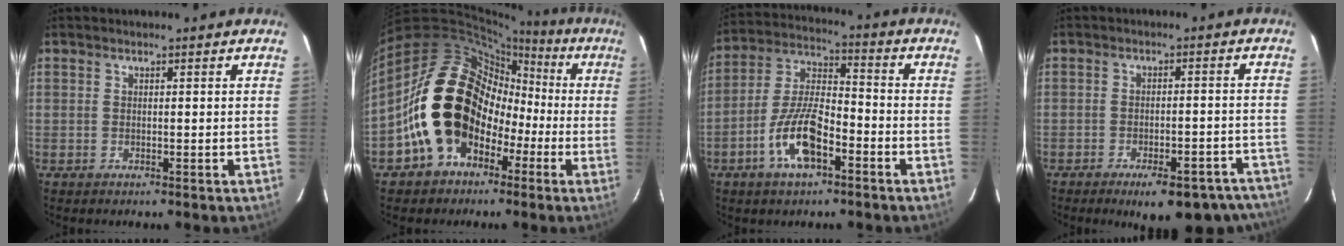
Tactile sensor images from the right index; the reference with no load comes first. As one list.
[{"total": 19.3, "force": [-4.5, 16.1, 9.7], "torque": [-0.207, 0.045, -0.055]}, {"total": 12.0, "force": [-5.9, 4.6, 9.4], "torque": [-0.196, 0.005, -0.109]}, {"total": 15.8, "force": [-13.1, 5.3, 7.2], "torque": [-0.094, 0.010, -0.146]}]